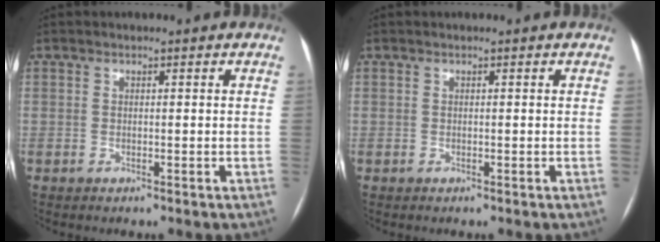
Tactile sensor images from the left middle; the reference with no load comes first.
{"total": 0.0}